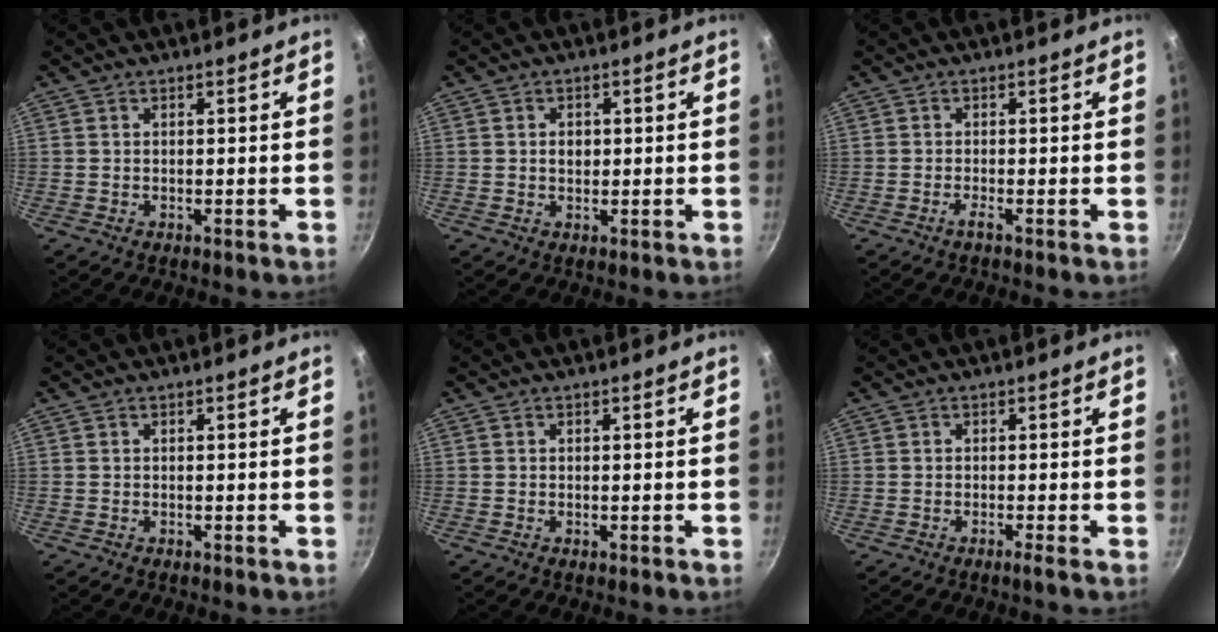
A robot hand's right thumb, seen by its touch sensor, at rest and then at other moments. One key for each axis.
{"total": 2.1, "fx": 0.3, "fy": 1.6, "fz": 1.4, "tx": -0.011, "ty": -0.001, "tz": 0.004}
{"total": 1.0, "fx": -0.7, "fy": -0.1, "fz": 0.7, "tx": -0.021, "ty": -0.002, "tz": -0.016}
{"total": 0.0}
{"total": 0.0}
{"total": 0.9, "fx": -0.6, "fy": -0.4, "fz": 0.6, "tx": -0.014, "ty": -0.005, "tz": -0.015}